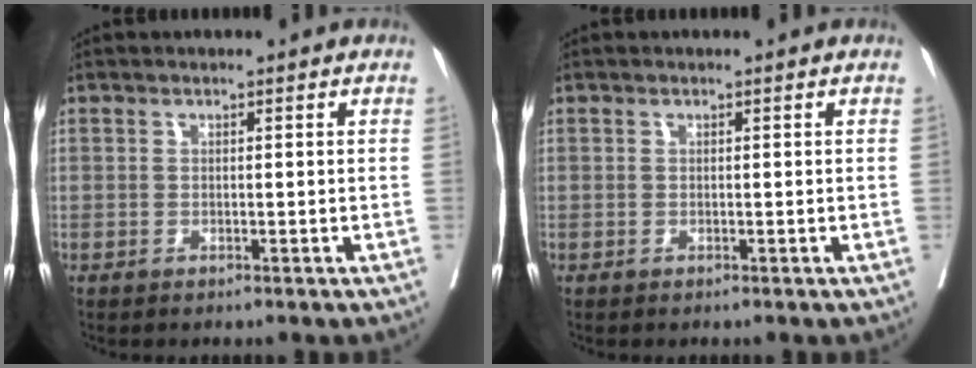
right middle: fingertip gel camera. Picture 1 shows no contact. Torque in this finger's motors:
{"motor_torque": [-0.02, -0.02, 0.00, 0.00]}